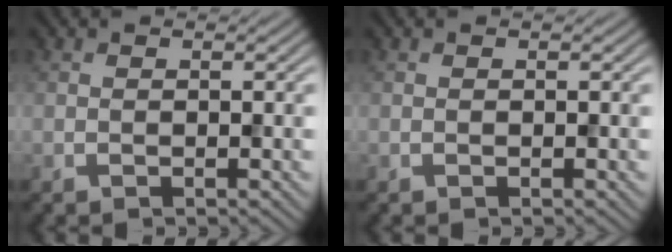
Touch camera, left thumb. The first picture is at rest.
{"total": 0.0}